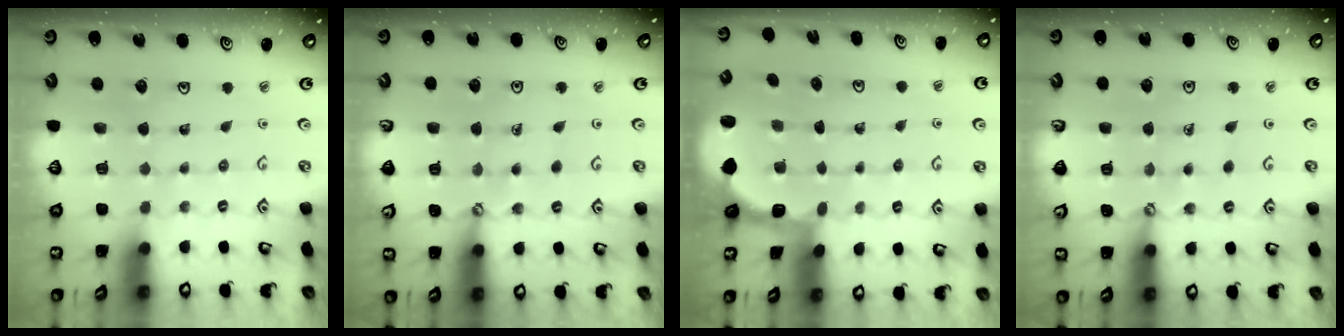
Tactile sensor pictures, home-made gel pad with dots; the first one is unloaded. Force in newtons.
{"total": 0.6, "press": 0.6, "slide": 0.1}
{"total": 1.9, "press": 1.8, "slide": 0.7}
{"total": 0.6, "press": 0.6, "slide": 0.1}